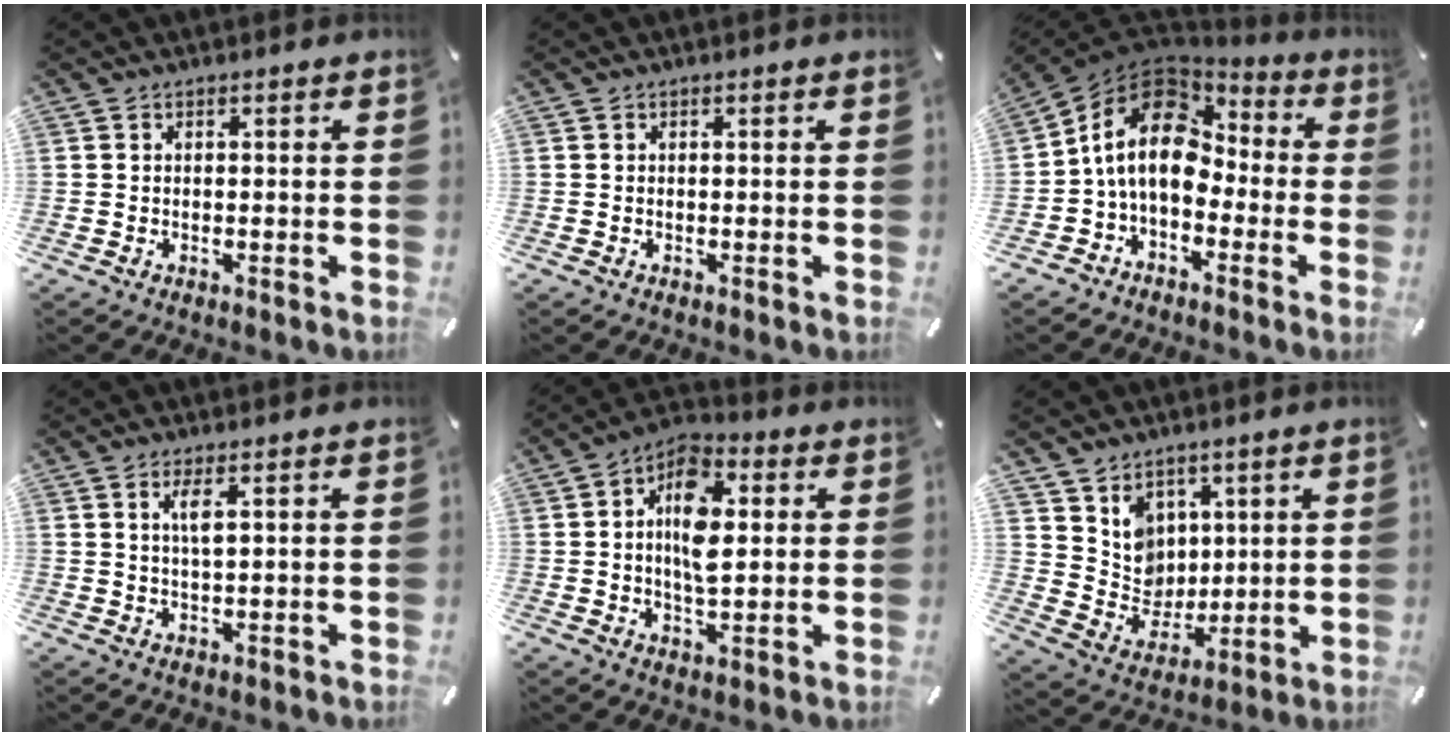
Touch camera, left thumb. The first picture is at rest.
{"total": 0.0}
{"total": 13.5, "force": [-0.3, 9.9, 9.1], "torque": [-0.205, 0.019, -0.011]}
{"total": 3.2, "force": [1.2, 0.7, 2.9], "torque": [-0.064, 0.003, 0.018]}
{"total": 11.3, "force": [1.4, 6.8, 9.0], "torque": [-0.161, 0.000, 0.019]}
{"total": 9.5, "force": [4.6, 8.2, 1.0], "torque": [-0.039, -0.045, 0.098]}